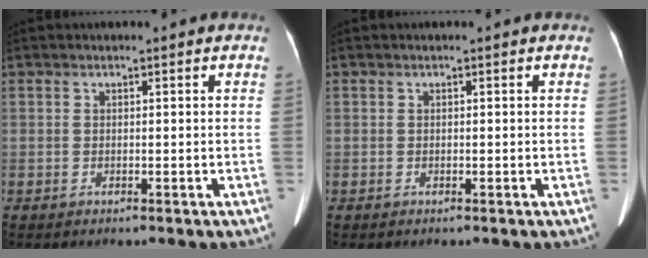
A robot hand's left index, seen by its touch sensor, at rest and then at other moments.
{"total": 0.0}